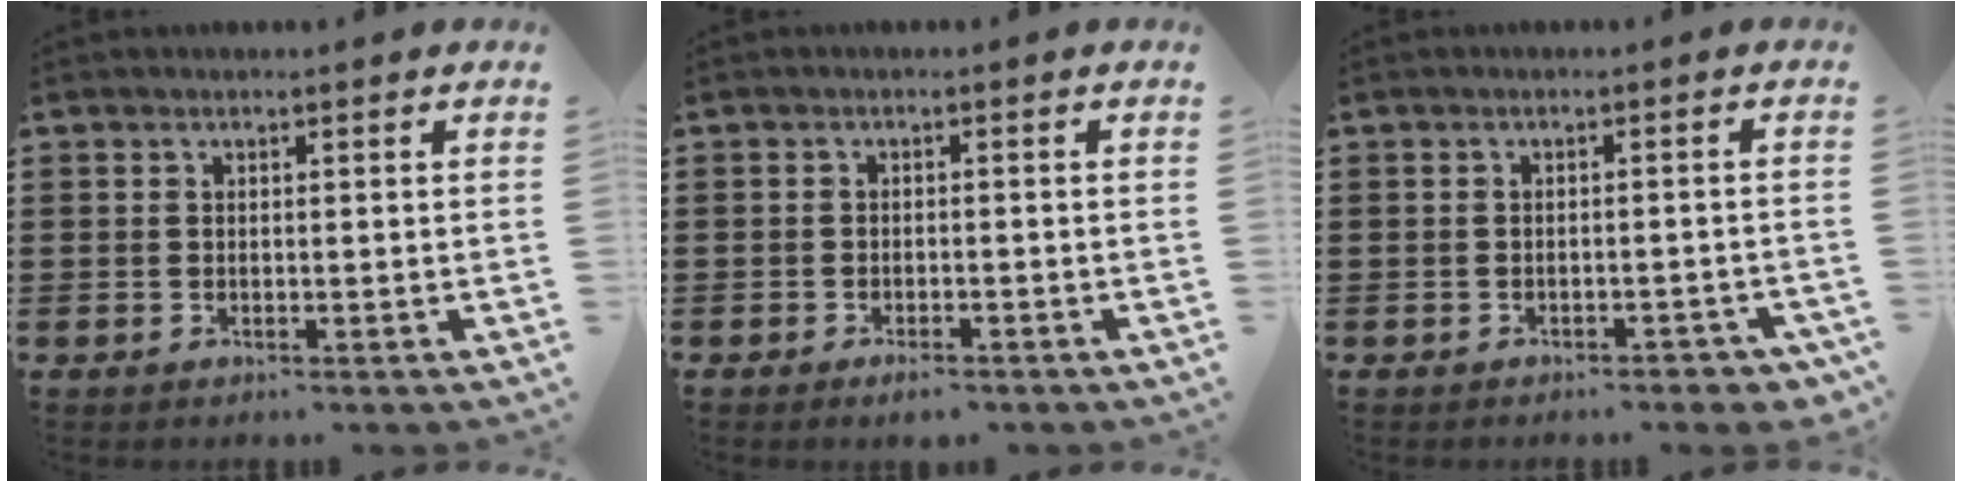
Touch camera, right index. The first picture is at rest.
{"total": 1.5, "force": [-1.4, 0.1, 0.6], "torque": [-0.016, -0.005, -0.026]}
{"total": 1.7, "force": [-1.6, 0.3, 0.6], "torque": [-0.016, -0.001, -0.032]}